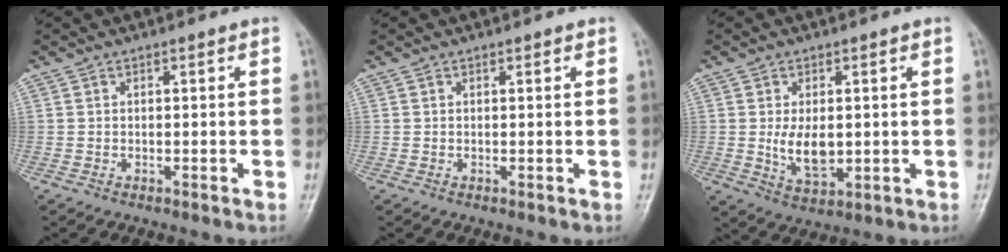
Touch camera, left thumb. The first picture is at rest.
{"total": 0.6, "force": [0.4, 0.3, 0.4], "torque": [-0.005, -0.002, 0.002]}
{"total": 6.6, "force": [0.2, 3.9, 5.4], "torque": [-0.083, -0.014, 0.013]}